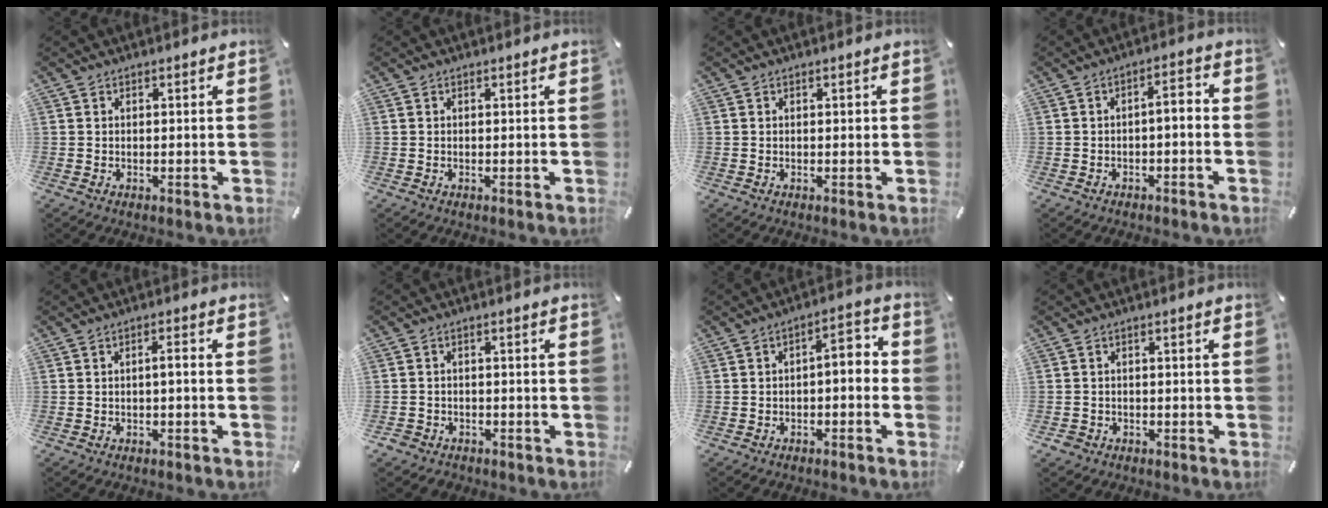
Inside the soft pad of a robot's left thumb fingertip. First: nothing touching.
{"total": 0.0}
{"total": 0.6, "force": [0.1, 0.4, 0.5], "torque": [-0.010, 0.001, 0.001]}
{"total": 3.8, "force": [-2.1, 1.5, 2.8], "torque": [-0.048, 0.020, -0.044]}
{"total": 2.3, "force": [-0.8, 0.5, 2.0], "torque": [-0.037, 0.006, -0.018]}
{"total": 3.0, "force": [-2.0, 2.1, 0.6], "torque": [-0.018, 0.008, -0.044]}
{"total": 4.9, "force": [-1.6, 2.6, 3.9], "torque": [-0.058, 0.006, -0.041]}
{"total": 2.3, "force": [-1.3, 1.8, 0.5], "torque": [-0.009, 0.009, -0.030]}